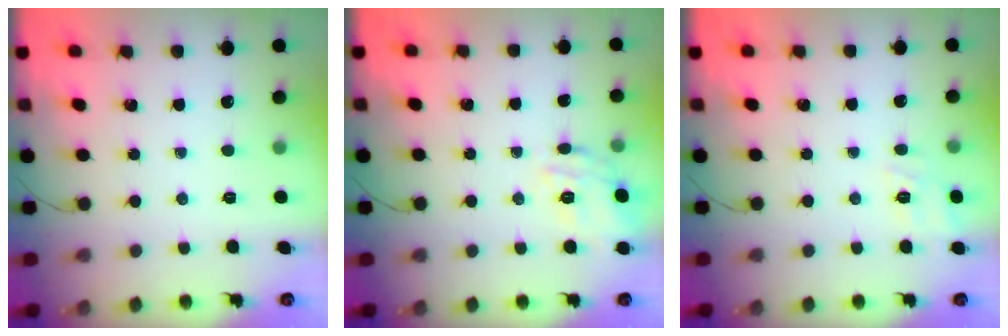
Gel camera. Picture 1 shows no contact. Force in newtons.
{"total": 14.6, "press": 14.6, "slide": 0.9}
{"total": 9.3, "press": 9.2, "slide": 1.4}